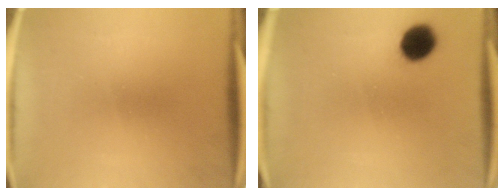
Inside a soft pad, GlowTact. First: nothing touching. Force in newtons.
{"total": 7.3}